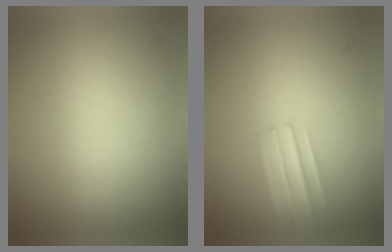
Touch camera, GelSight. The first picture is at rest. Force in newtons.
{"total": 1.9}